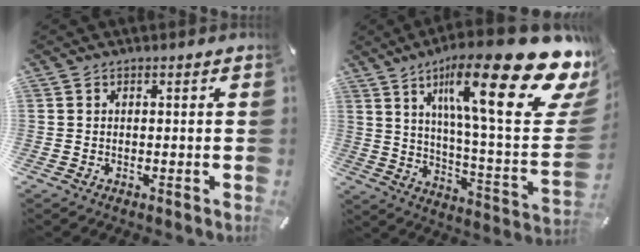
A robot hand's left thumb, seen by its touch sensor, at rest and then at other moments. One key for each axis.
{"total": 29.9, "fx": 16.3, "fy": 7.2, "fz": 24.1, "tx": -0.374, "ty": -0.099, "tz": 0.256}